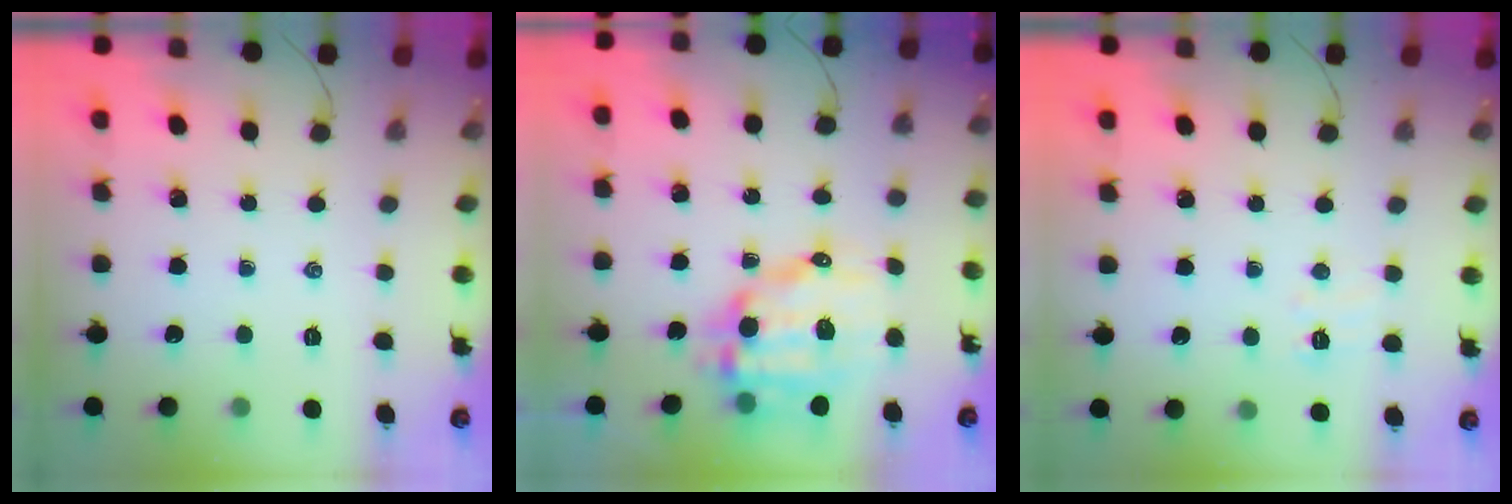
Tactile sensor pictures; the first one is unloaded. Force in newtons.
{"total": 12.2, "press": 11.9, "slide": 2.5}
{"total": 5.2, "press": 5.1, "slide": 0.9}